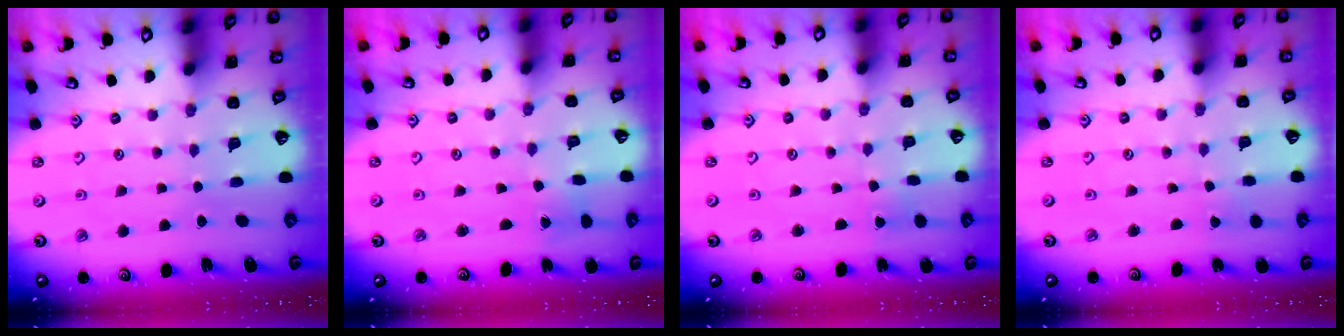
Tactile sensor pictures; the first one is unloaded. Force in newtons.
{"total": 1.2, "press": 1.2, "slide": 0.2}
{"total": 2.4, "press": 2.4, "slide": 0.2}
{"total": 1.9, "press": 1.9, "slide": 0.2}